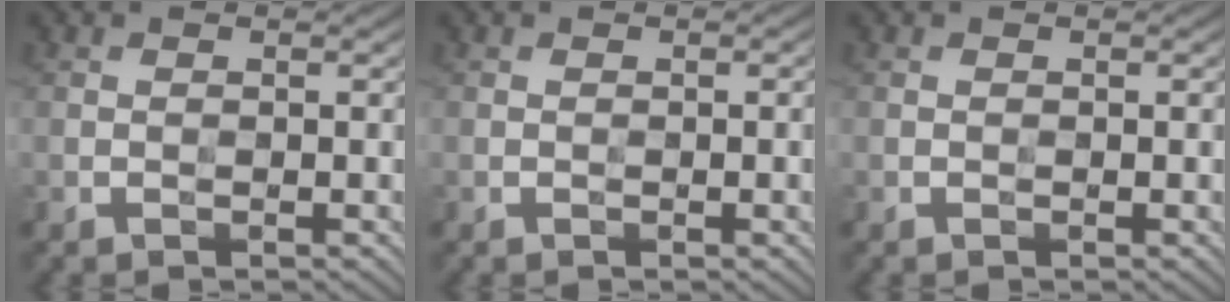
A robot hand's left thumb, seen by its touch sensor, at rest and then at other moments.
{"total": 2.0, "force": [-0.3, 0.3, 2.0], "torque": [-0.027, 0.001, -0.004]}
{"total": 0.6, "force": [-0.1, 0.1, 0.6], "torque": [-0.009, -0.001, 0.000]}